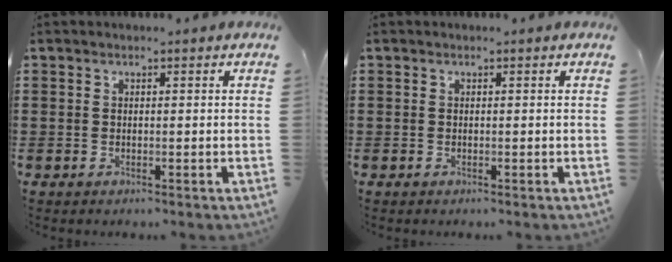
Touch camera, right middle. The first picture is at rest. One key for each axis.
{"total": 0.0}